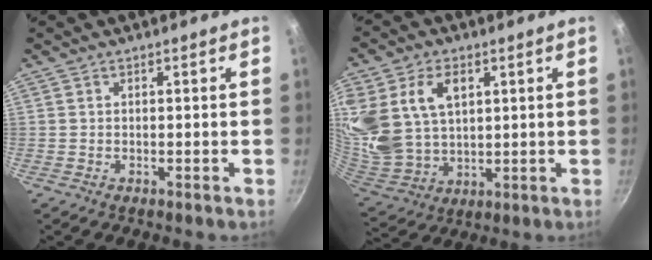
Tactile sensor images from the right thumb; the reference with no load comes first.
{"total": 19.8, "force": [6.6, 13.6, 12.8], "torque": [-0.273, -0.014, 0.141]}